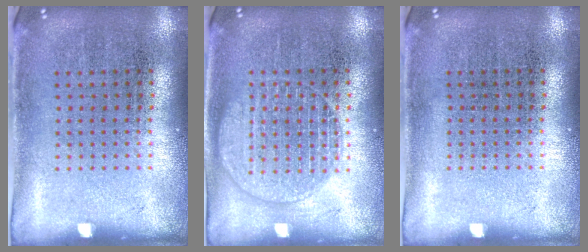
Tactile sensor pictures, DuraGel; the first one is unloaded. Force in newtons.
{"total": 2.7, "press": 2.7, "slide": 0.5}
{"total": 0.0}